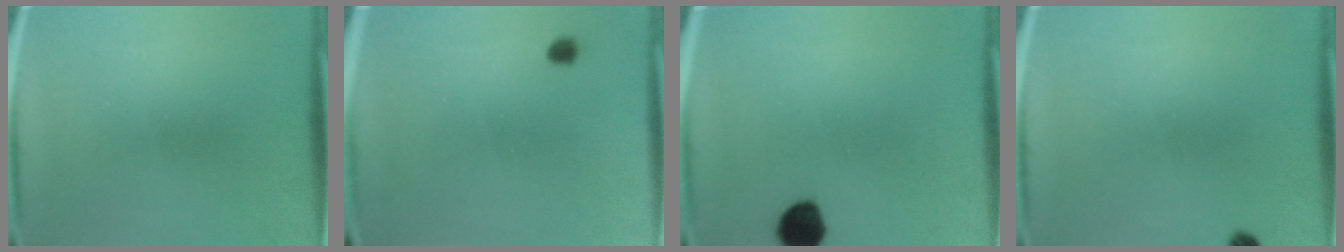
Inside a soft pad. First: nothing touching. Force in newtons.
{"total": 1.3}
{"total": 7.8}
{"total": 1.5}